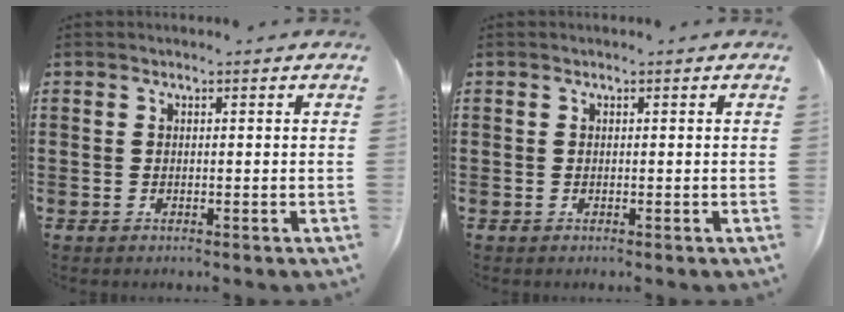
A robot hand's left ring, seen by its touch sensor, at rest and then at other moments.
{"total": 0.0}